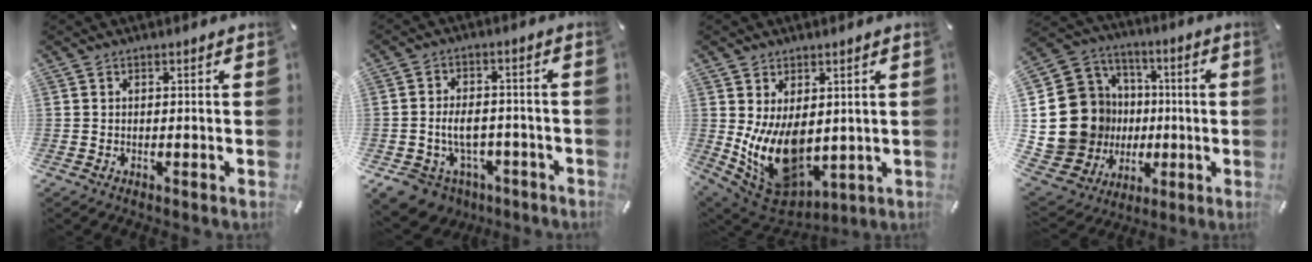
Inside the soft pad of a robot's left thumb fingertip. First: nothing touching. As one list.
[{"total": 9.4, "force": [-2.3, 7.9, 4.6], "torque": [-0.096, 0.015, -0.033]}, {"total": 14.4, "force": [0.3, 10.2, 10.1], "torque": [-0.199, -0.023, 0.016]}, {"total": 19.4, "force": [-1.5, 18.1, 6.6], "torque": [-0.128, -0.005, 0.014]}]